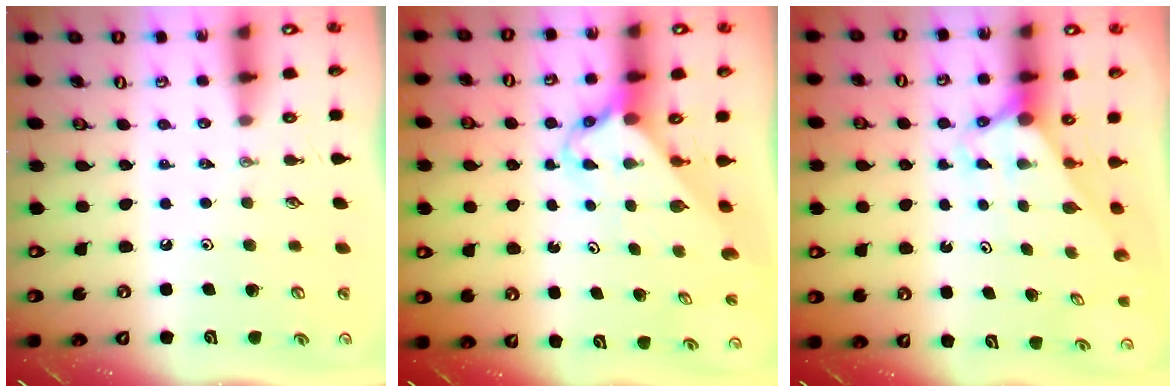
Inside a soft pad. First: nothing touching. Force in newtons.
{"total": 2.7, "press": 2.7, "slide": 0.2}
{"total": 2.9, "press": 2.9, "slide": 0.0}